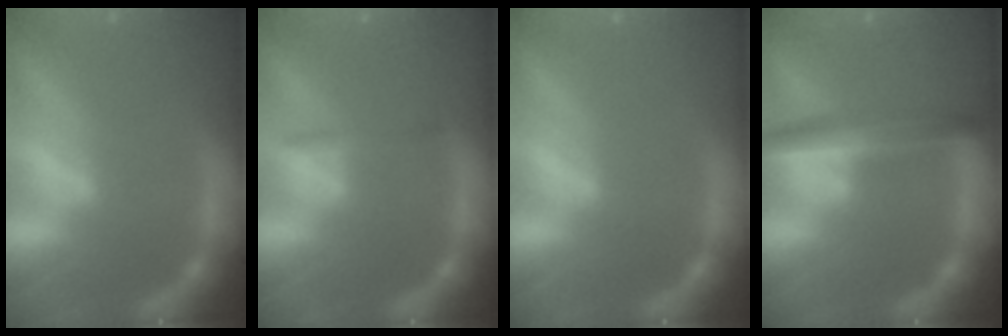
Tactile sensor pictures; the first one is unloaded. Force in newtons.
{"total": 1.4}
{"total": 0.0}
{"total": 4.5}